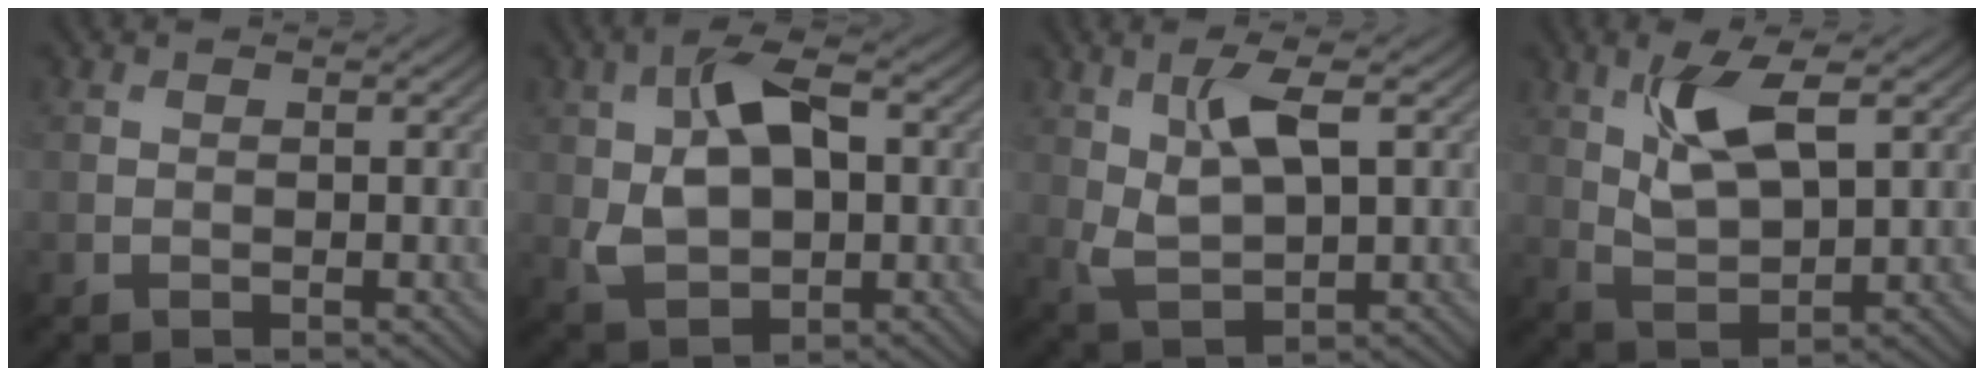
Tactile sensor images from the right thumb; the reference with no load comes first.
{"total": 9.1, "force": [1.2, 5.4, 7.2], "torque": [-0.152, 0.001, 0.017]}
{"total": 6.4, "force": [2.3, 2.5, 5.5], "torque": [-0.118, -0.003, 0.047]}
{"total": 8.1, "force": [3.3, 3.2, 6.7], "torque": [-0.139, 0.000, 0.065]}